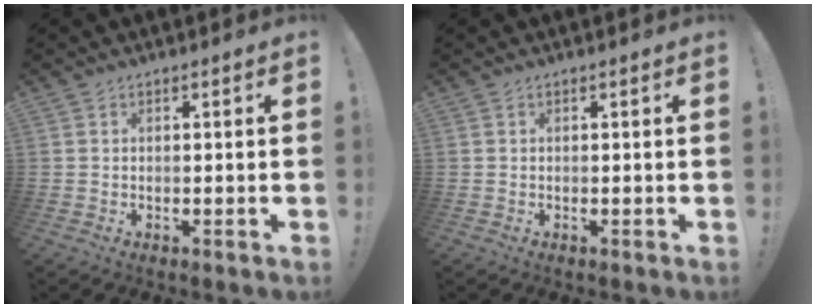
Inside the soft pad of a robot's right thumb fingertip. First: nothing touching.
{"total": 0.0}